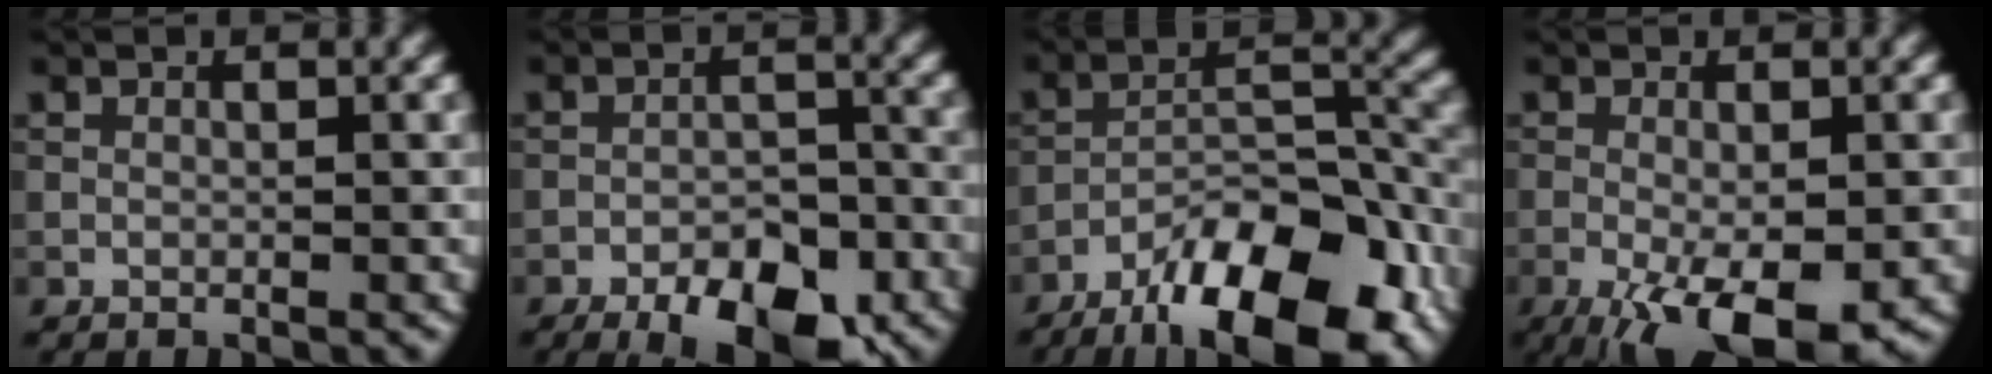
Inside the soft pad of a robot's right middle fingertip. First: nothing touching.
{"total": 7.9, "force": [-5.1, 3.2, 5.1], "torque": [-0.064, -0.004, -0.077]}
{"total": 14.1, "force": [-9.6, 4.8, 9.1], "torque": [-0.144, 0.005, -0.160]}
{"total": 8.1, "force": [-3.7, 2.7, 6.7], "torque": [-0.117, -0.017, -0.049]}